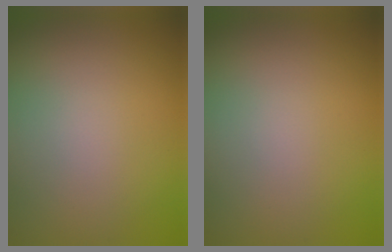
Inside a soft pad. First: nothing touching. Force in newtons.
{"total": 0.0}